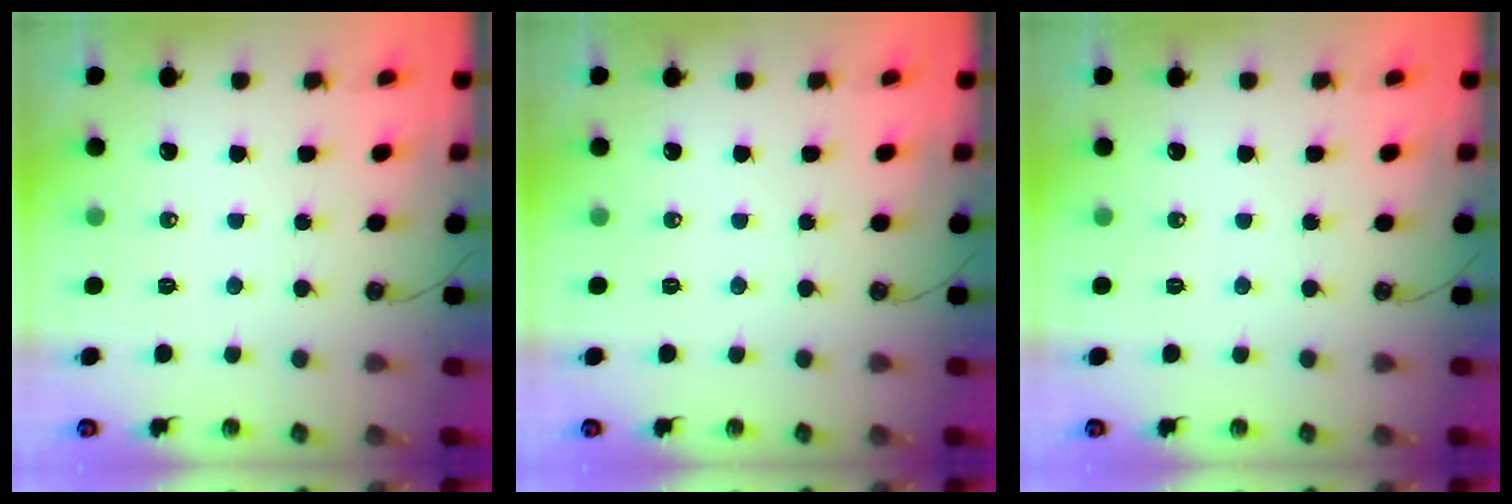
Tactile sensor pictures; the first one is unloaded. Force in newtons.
{"total": 0.0}
{"total": 0.0}